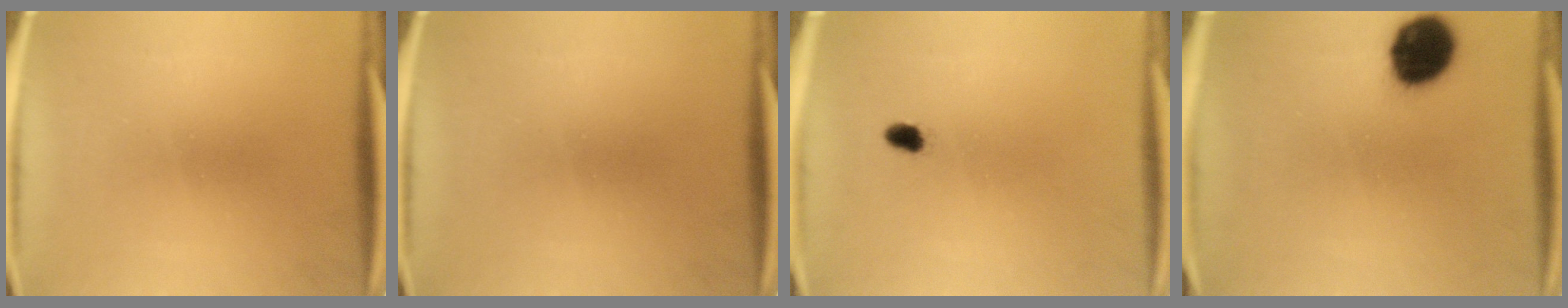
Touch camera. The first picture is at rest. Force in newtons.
{"total": 0.0}
{"total": 1.8}
{"total": 12.9}